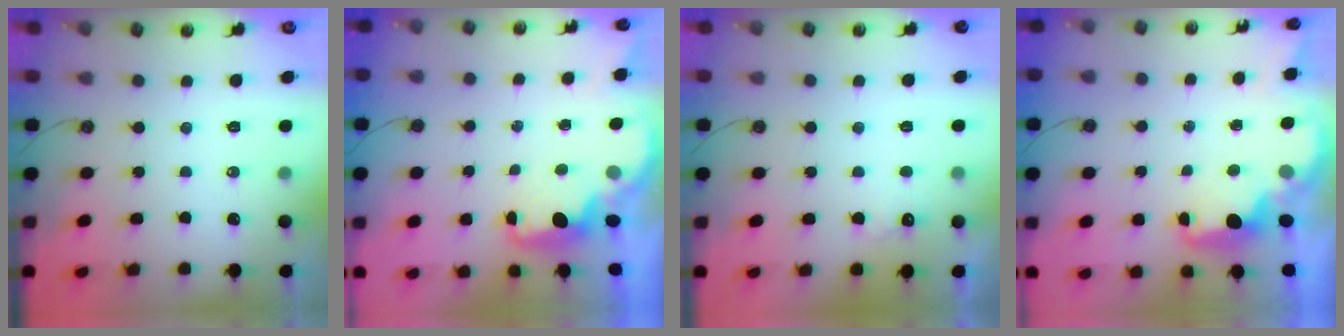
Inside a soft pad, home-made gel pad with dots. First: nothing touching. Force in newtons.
{"total": 1.5, "press": 1.3, "slide": 0.7}
{"total": 5.1, "press": 5.0, "slide": 1.1}
{"total": 2.7, "press": 2.7, "slide": 0.5}